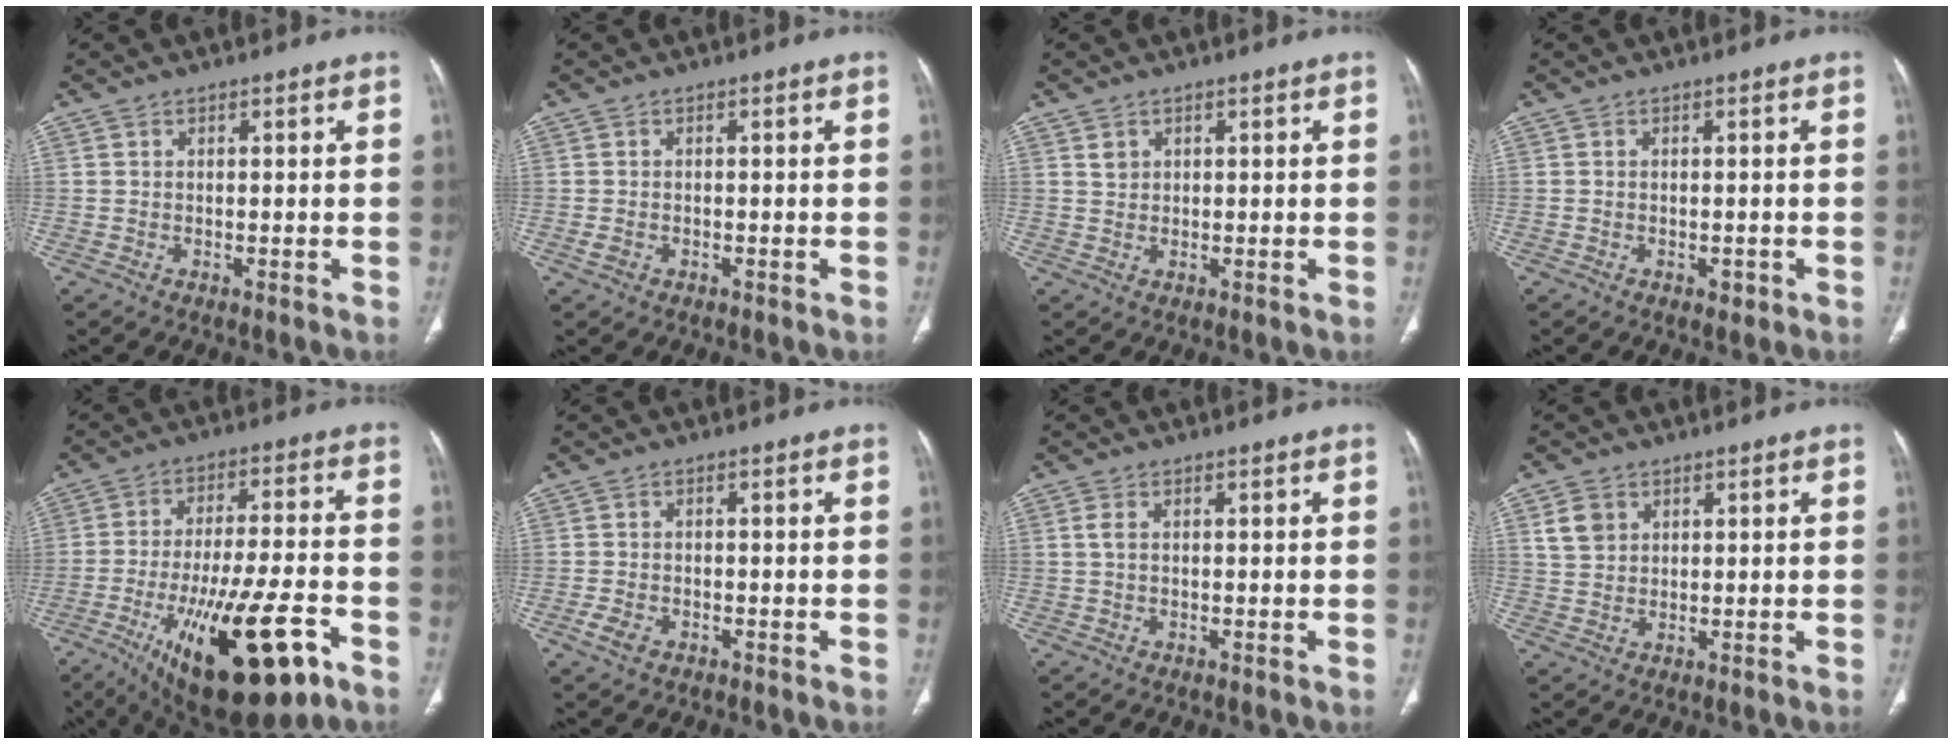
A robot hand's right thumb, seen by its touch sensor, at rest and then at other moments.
{"total": 1.5, "force": [-0.6, 1.0, 0.8], "torque": [-0.019, 0.004, -0.011]}
{"total": 1.7, "force": [0.9, 1.3, 0.6], "torque": [0.000, -0.005, 0.016]}
{"total": 1.2, "force": [-0.5, 0.8, 0.7], "torque": [-0.005, 0.001, -0.007]}
{"total": 23.4, "force": [-11.0, 7.5, 19.2], "torque": [-0.304, 0.032, -0.163]}
{"total": 2.9, "force": [-1.5, 1.8, 1.7], "torque": [-0.036, 0.003, -0.027]}
{"total": 1.6, "force": [0.3, 0.9, 1.3], "torque": [-0.036, 0.007, 0.008]}
{"total": 4.3, "force": [1.8, 3.4, 2.0], "torque": [-0.024, -0.005, 0.038]}